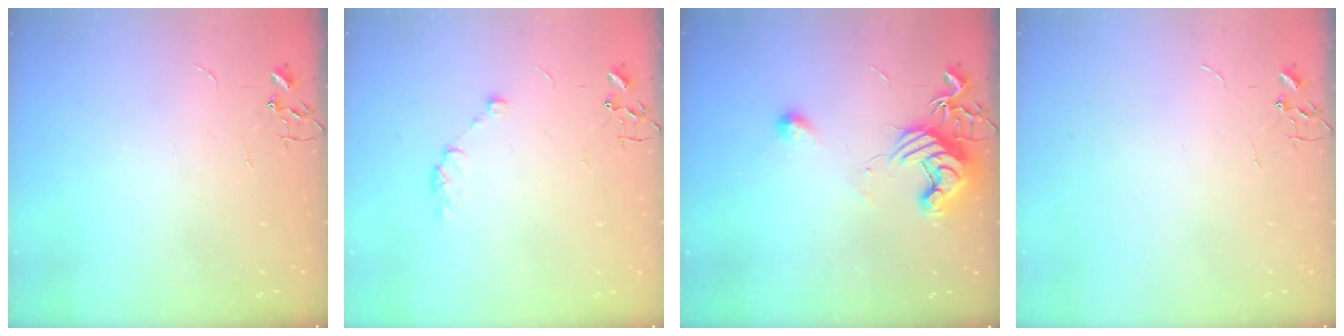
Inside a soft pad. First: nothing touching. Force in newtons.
{"total": 5.8, "press": 5.8, "slide": 0.8}
{"total": 11.5, "press": 11.5, "slide": 0.5}
{"total": 0.0}